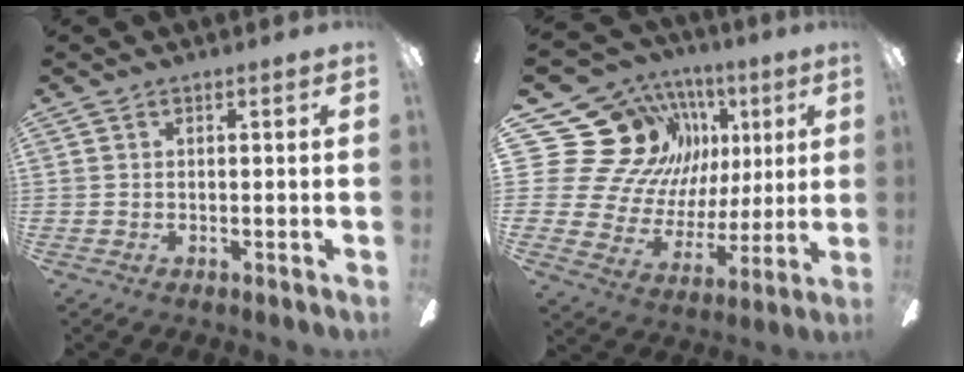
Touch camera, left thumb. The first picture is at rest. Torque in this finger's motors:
{"motor_torque": [0.23, 0.01, -0.54, 0.07, -0.08]}